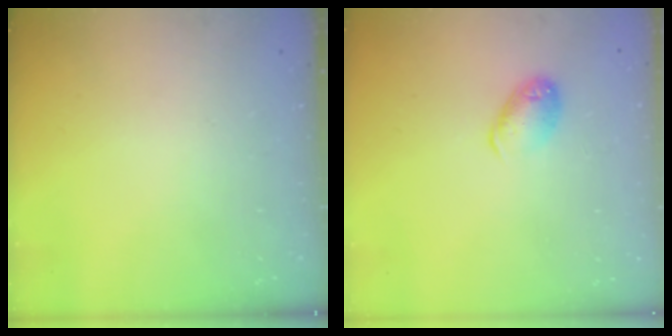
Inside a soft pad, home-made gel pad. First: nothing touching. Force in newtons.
{"total": 9.3, "press": 9.1, "slide": 1.6}